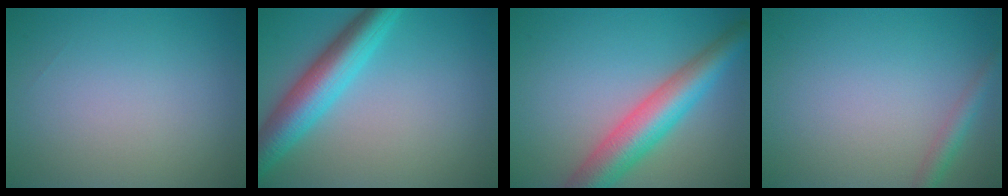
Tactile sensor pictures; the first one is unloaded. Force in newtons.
{"total": 6.4, "press": 6.4, "slide": 0.2}
{"total": 6.9, "press": 6.9, "slide": 0.3}
{"total": 1.8, "press": 1.8, "slide": 0.0}